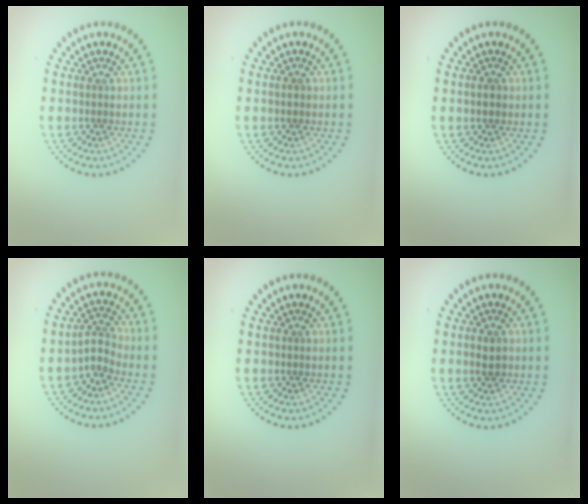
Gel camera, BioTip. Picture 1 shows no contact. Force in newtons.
{"total": 1.0, "press": 1.0, "slide": 0.1}
{"total": 0.9, "press": 0.9, "slide": 0.1}
{"total": 1.9, "press": 1.3, "slide": 1.3}
{"total": 0.0}
{"total": 1.6, "press": 1.6, "slide": 0.1}